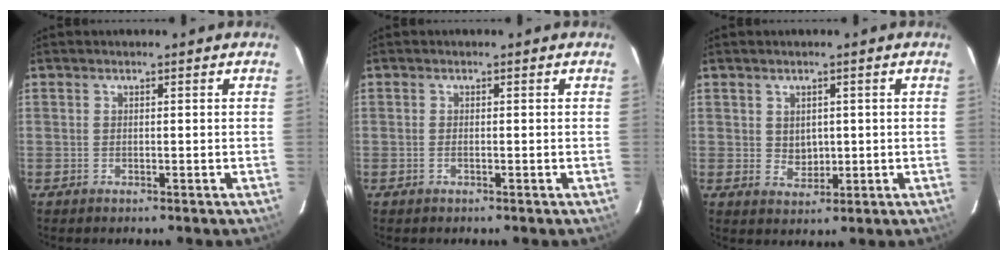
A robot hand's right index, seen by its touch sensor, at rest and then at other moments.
{"total": 0.7, "force": [-0.2, 0.1, 0.6], "torque": [-0.014, 0.000, -0.005]}
{"total": 3.1, "force": [0.6, 2.7, 1.4], "torque": [-0.019, 0.000, 0.020]}